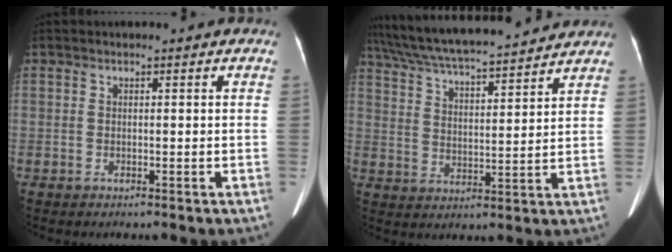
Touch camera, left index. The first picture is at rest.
{"total": 18.9, "force": [17.1, 1.6, 8.1], "torque": [-0.144, 0.025, 0.269]}